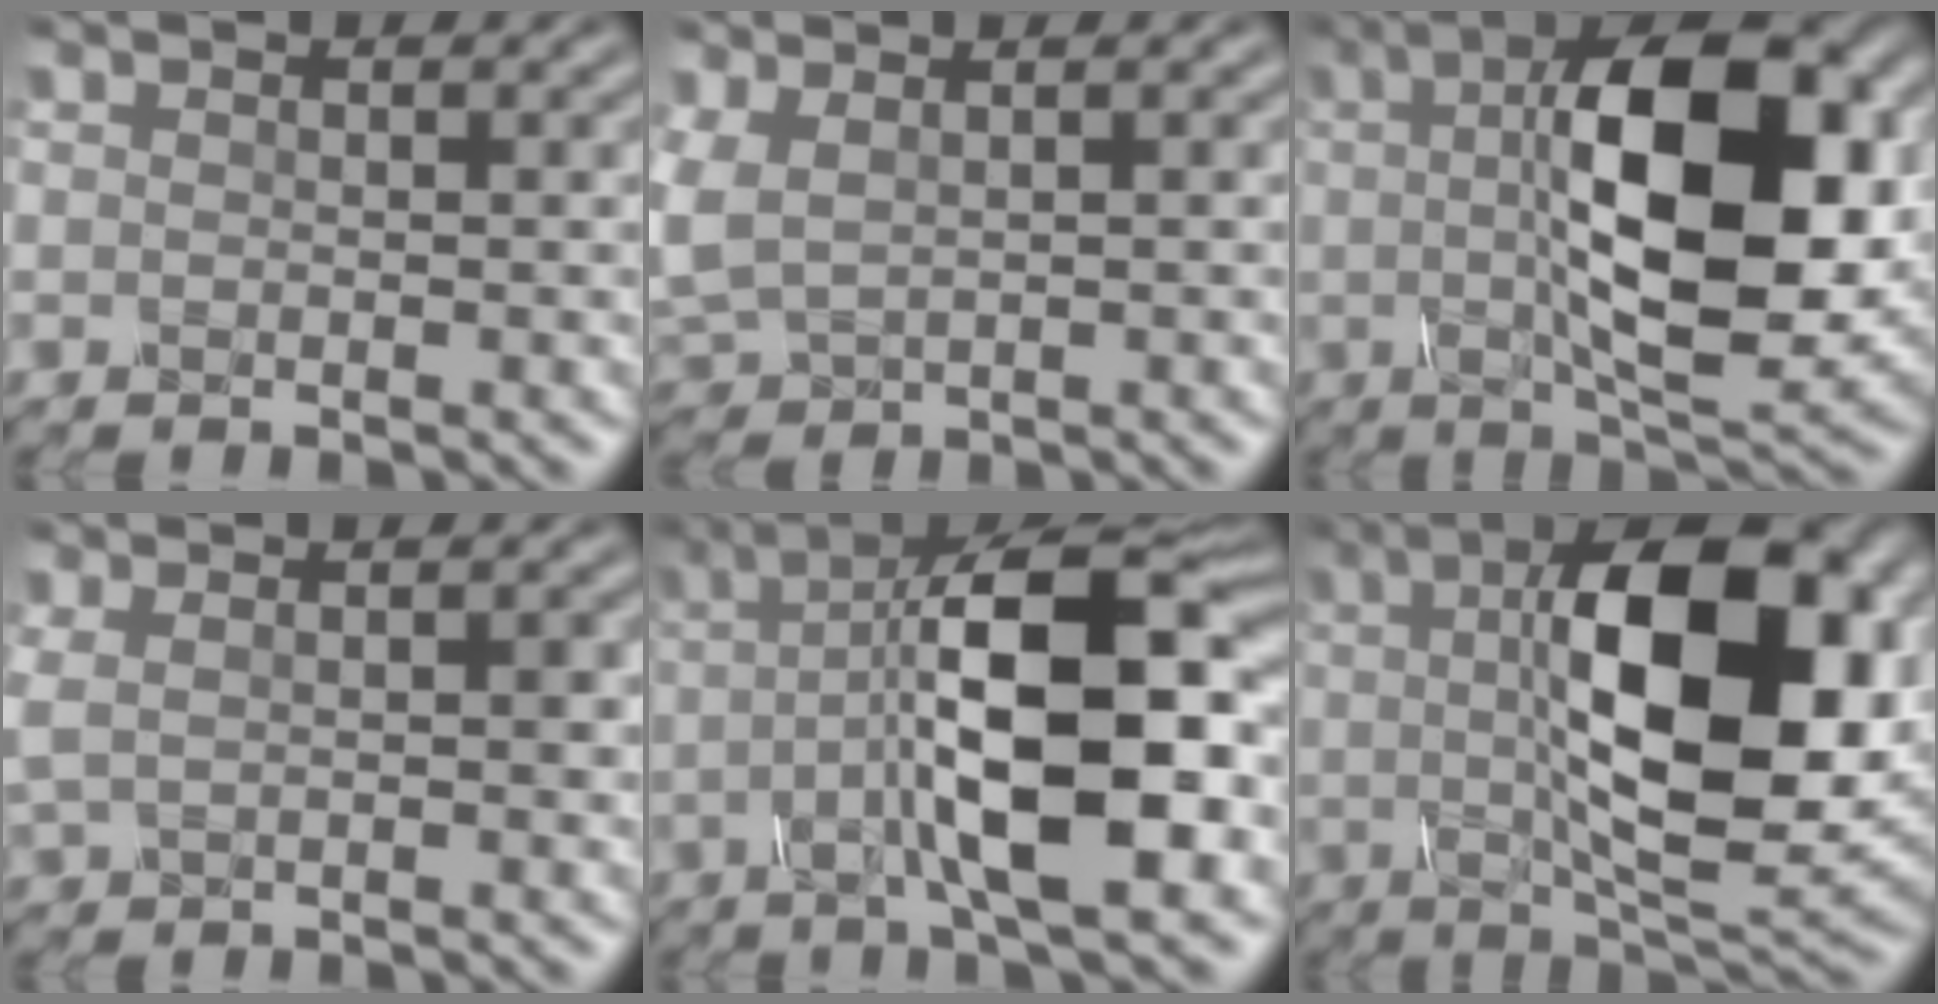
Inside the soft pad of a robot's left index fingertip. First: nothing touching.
{"total": 3.7, "force": [1.2, 2.0, 2.8], "torque": [-0.082, 0.005, 0.029]}
{"total": 13.8, "force": [1.7, 5.1, 12.8], "torque": [-0.193, 0.010, 0.024]}
{"total": 2.6, "force": [0.7, 1.3, 2.2], "torque": [-0.051, 0.002, 0.016]}
{"total": 12.3, "force": [-0.8, 3.8, 11.7], "torque": [-0.187, 0.011, -0.020]}
{"total": 15.2, "force": [2.2, 5.7, 13.9], "torque": [-0.215, 0.010, 0.031]}